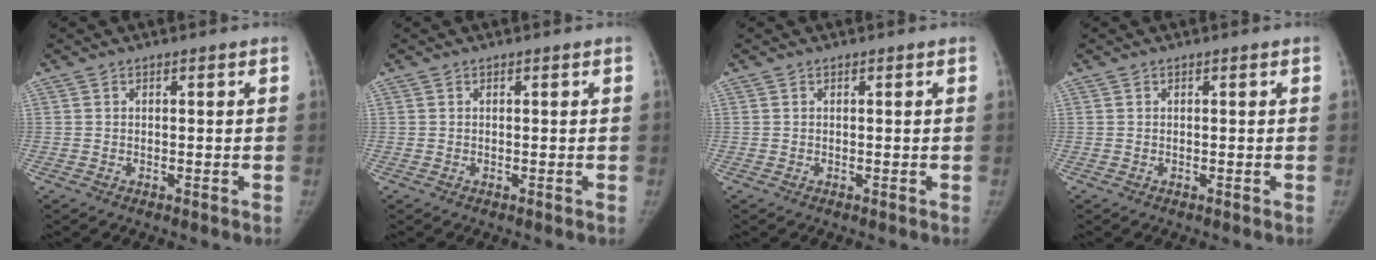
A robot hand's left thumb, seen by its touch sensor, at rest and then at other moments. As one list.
[{"total": 0.0}, {"total": 0.0}, {"total": 0.0}]